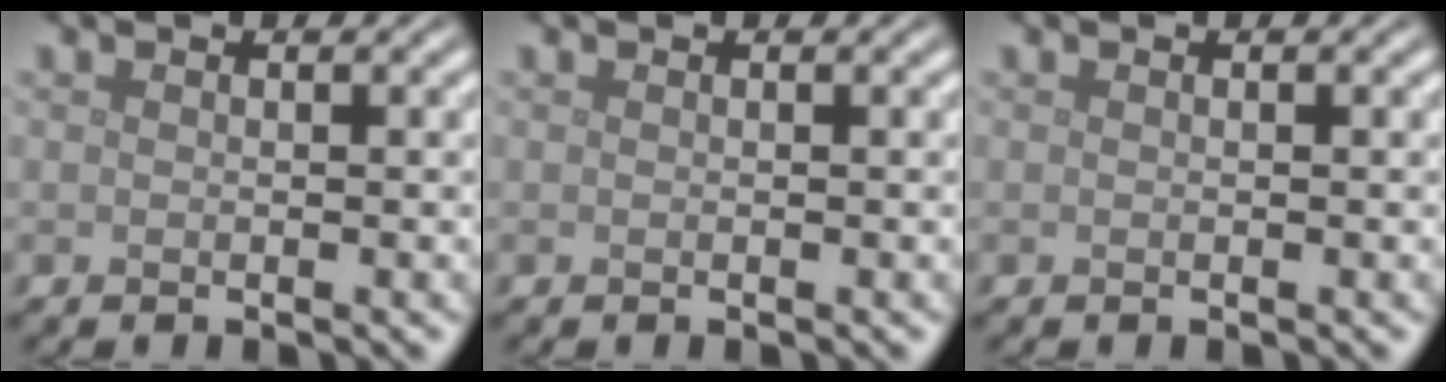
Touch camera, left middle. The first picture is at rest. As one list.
[{"total": 0.0}, {"total": 0.0}]